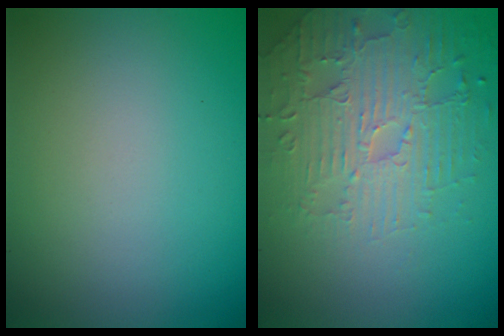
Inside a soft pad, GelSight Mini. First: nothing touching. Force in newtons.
{"total": 4.7, "press": 3.9, "slide": 2.6}